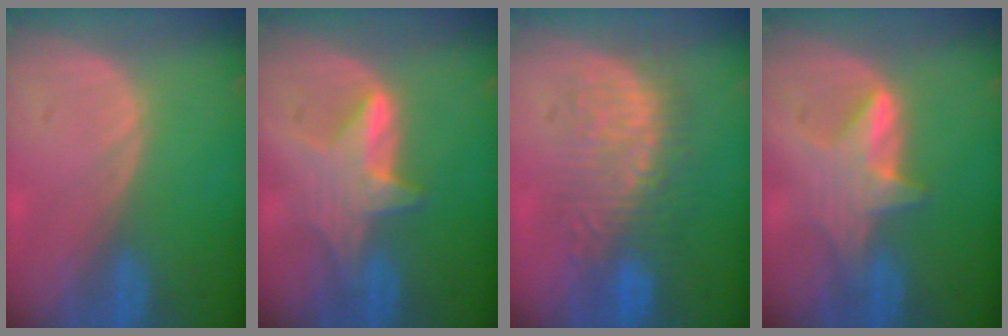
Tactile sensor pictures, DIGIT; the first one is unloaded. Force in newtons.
{"total": 5.8, "press": 5.8, "slide": 0.8}
{"total": 8.9, "press": 8.8, "slide": 1.5}
{"total": 5.5, "press": 5.5, "slide": 0.2}